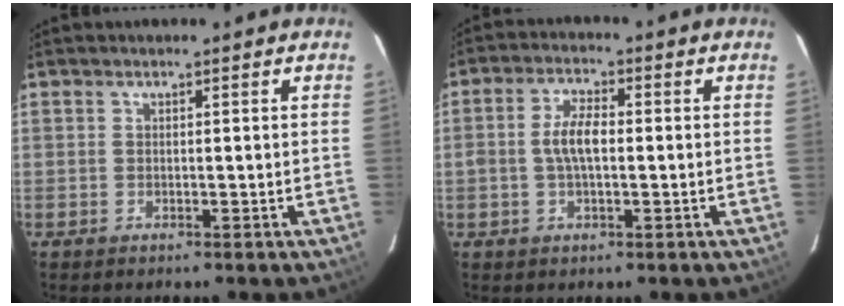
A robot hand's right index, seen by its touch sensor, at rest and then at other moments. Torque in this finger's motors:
{"motor_torque": [0.24, -0.06, 0.18, 0.09]}